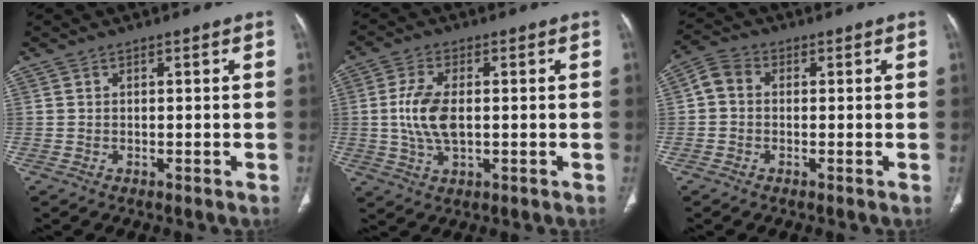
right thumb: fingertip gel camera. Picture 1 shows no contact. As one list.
[{"total": 8.3, "force": [0.1, 4.3, 7.1], "torque": [-0.153, -0.001, 0.003]}, {"total": 4.0, "force": [0.2, 3.2, 2.3], "torque": [-0.040, 0.010, -0.010]}]